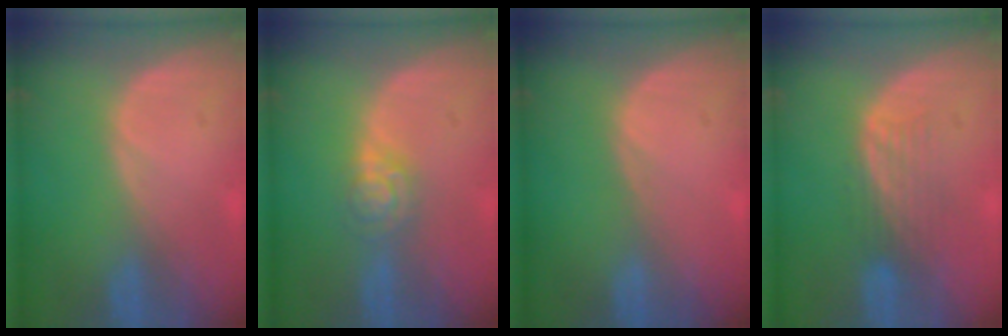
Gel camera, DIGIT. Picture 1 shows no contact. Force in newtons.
{"total": 4.6, "press": 3.9, "slide": 2.6}
{"total": 0.0}
{"total": 4.3, "press": 3.6, "slide": 2.3}